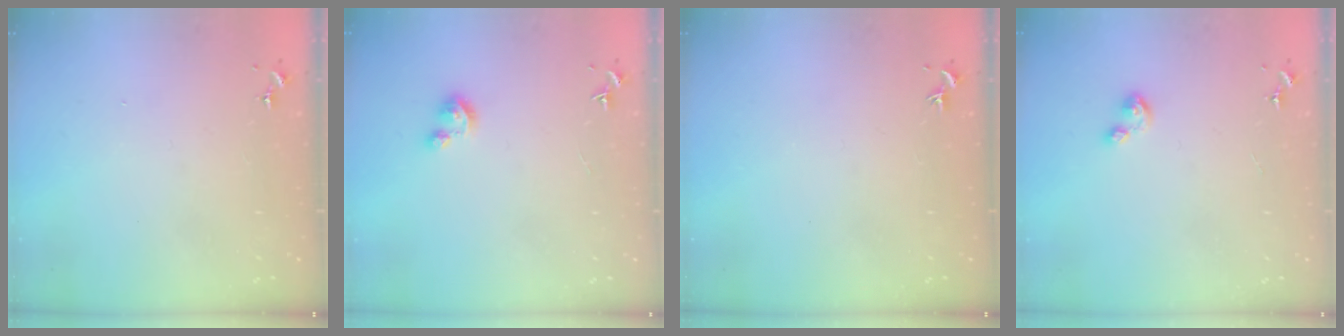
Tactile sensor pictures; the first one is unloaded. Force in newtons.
{"total": 3.8, "press": 3.8, "slide": 0.4}
{"total": 0.0}
{"total": 3.9, "press": 3.9, "slide": 0.2}